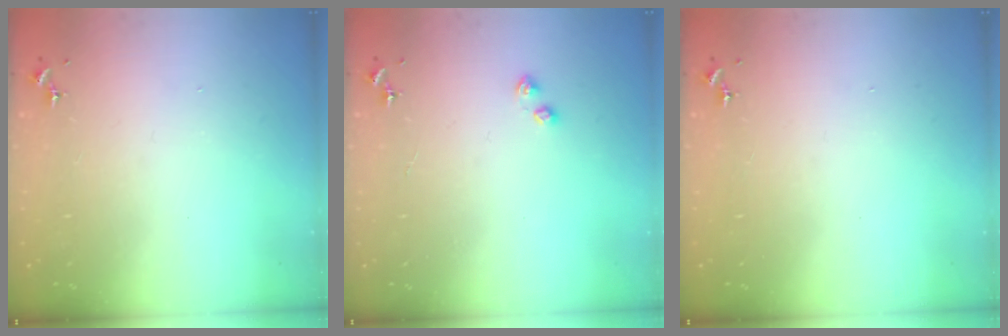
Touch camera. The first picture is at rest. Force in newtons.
{"total": 3.2, "press": 3.2, "slide": 0.4}
{"total": 0.0}